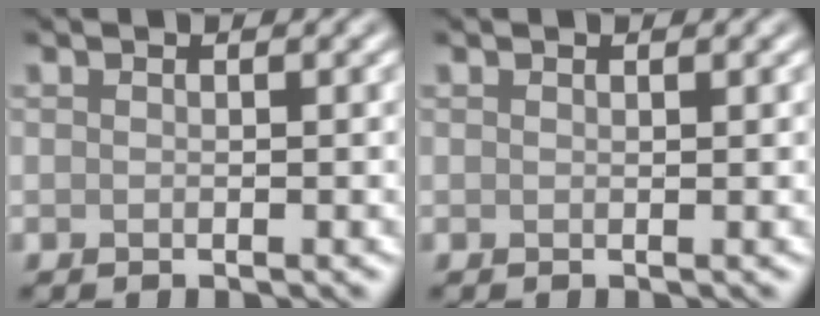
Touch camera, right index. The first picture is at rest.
{"total": 0.0}